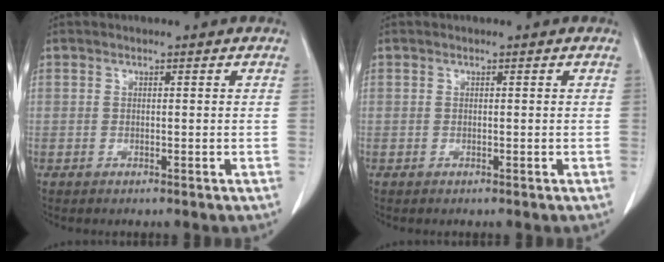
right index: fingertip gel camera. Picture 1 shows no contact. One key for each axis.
{"total": 0.0}